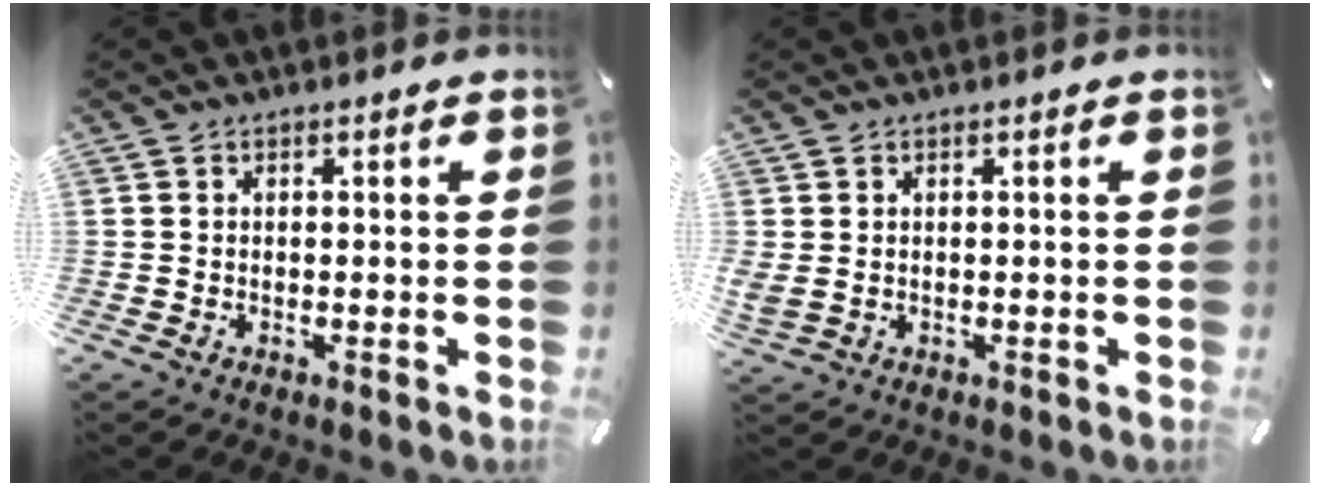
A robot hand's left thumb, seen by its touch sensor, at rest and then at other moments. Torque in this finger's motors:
{"motor_torque": [0.42, 1.10, 0.66, -0.20, 0.09]}